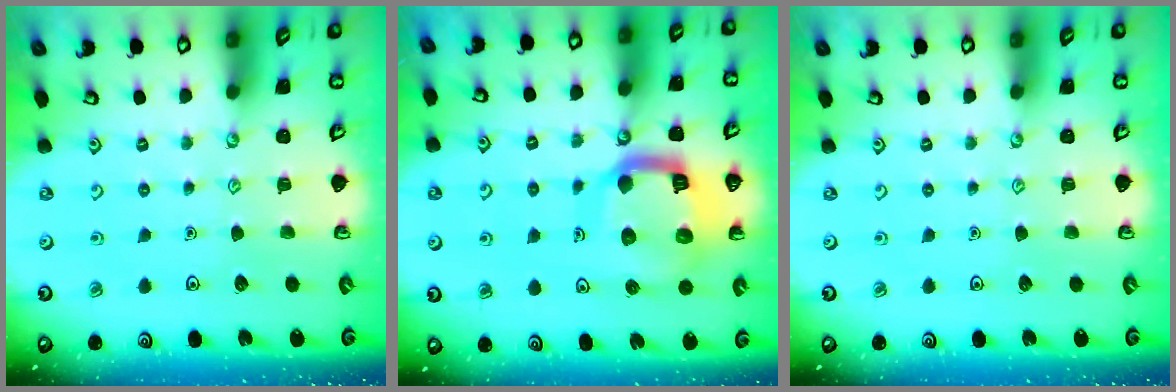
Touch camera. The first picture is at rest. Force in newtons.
{"total": 16.4, "press": 16.3, "slide": 2.0}
{"total": 0.0}